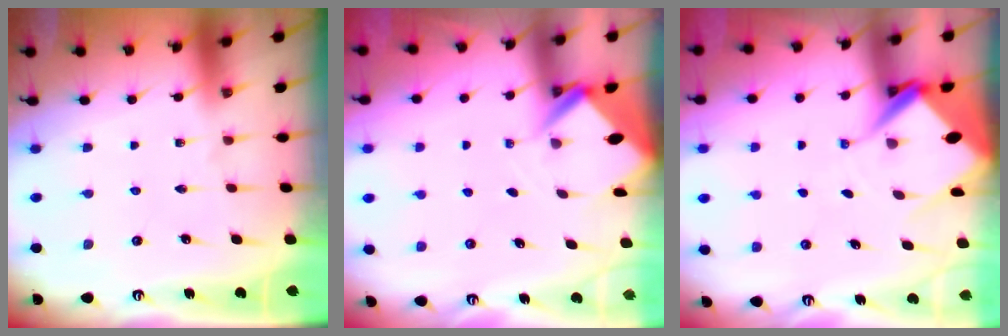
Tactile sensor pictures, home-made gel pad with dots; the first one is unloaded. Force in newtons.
{"total": 2.7, "press": 2.7, "slide": 0.1}
{"total": 7.5, "press": 7.5, "slide": 0.8}